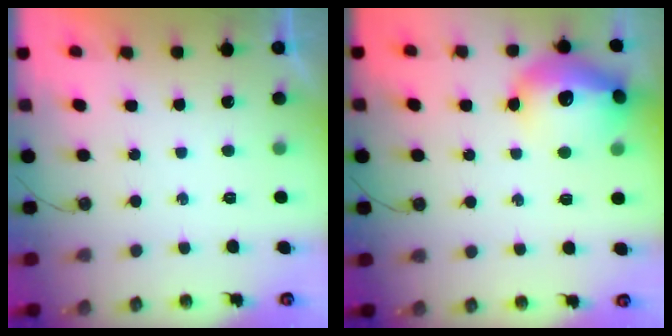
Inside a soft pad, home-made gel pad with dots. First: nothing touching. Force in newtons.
{"total": 18.7, "press": 18.6, "slide": 1.6}